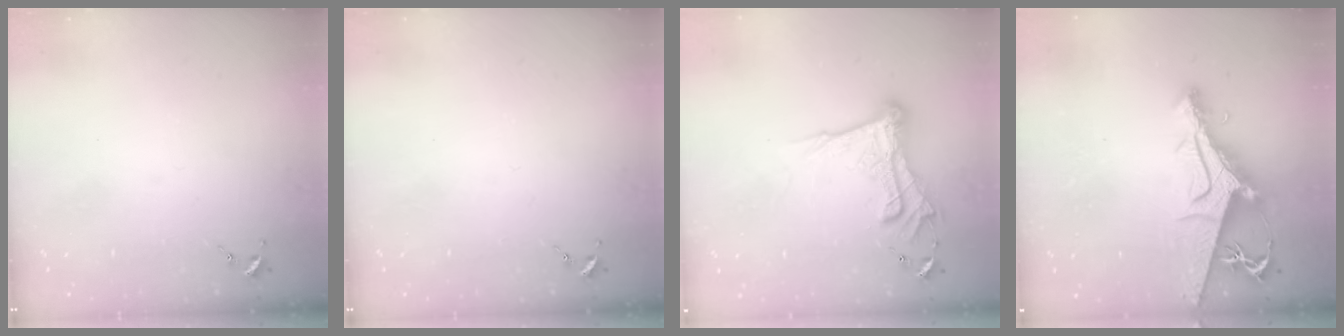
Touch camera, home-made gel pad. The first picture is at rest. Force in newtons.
{"total": 0.0}
{"total": 15.5, "press": 15.4, "slide": 1.4}
{"total": 12.8, "press": 12.7, "slide": 1.2}